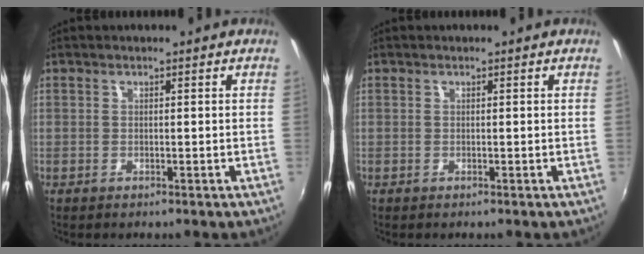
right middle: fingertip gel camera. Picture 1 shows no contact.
{"total": 0.0}